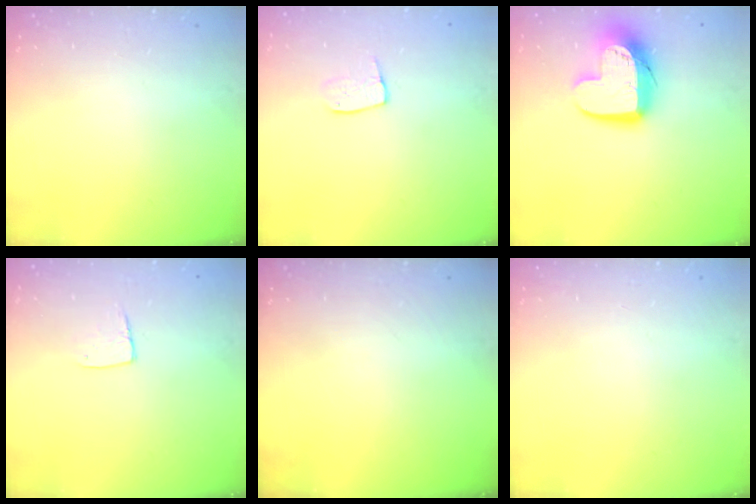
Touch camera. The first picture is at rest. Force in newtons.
{"total": 6.1, "press": 6.1, "slide": 0.3}
{"total": 13.9, "press": 13.9, "slide": 1.0}
{"total": 5.9, "press": 5.9, "slide": 0.4}
{"total": 0.0}
{"total": 0.0}